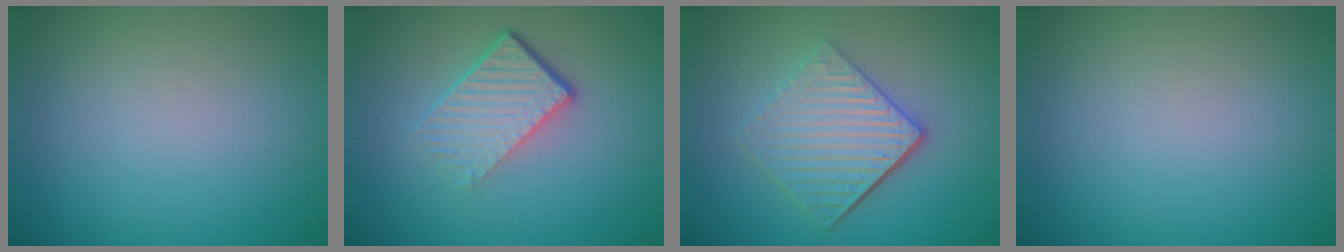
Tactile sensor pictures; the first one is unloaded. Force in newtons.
{"total": 4.6, "press": 2.9, "slide": 3.6}
{"total": 5.6, "press": 3.9, "slide": 3.9}
{"total": 0.0}